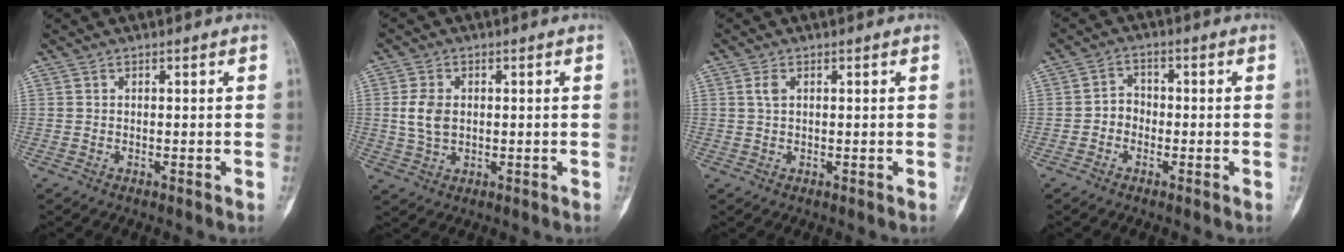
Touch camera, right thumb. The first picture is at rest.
{"total": 5.3, "force": [0.4, 3.7, 3.8], "torque": [-0.071, 0.001, 0.011]}
{"total": 1.8, "force": [0.6, 1.0, 1.4], "torque": [-0.032, 0.006, 0.014]}
{"total": 3.3, "force": [-1.1, 2.8, 1.4], "torque": [-0.004, 0.016, -0.028]}